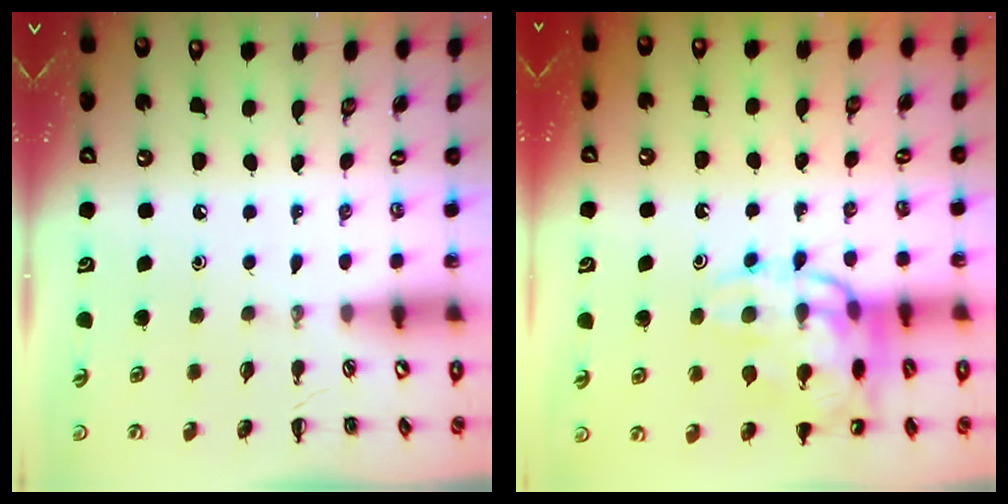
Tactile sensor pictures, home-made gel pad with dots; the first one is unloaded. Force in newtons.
{"total": 16.2, "press": 16.2, "slide": 1.6}